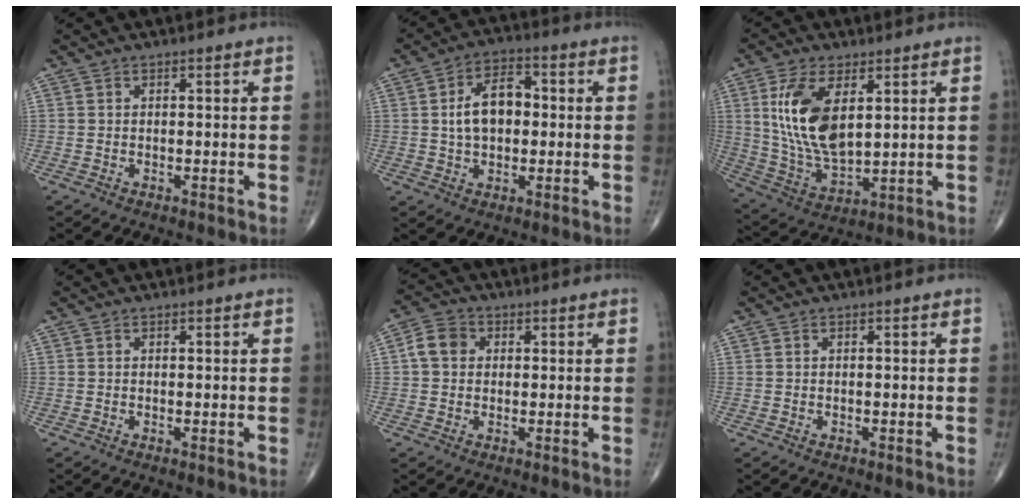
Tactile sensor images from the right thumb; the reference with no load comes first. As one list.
[{"total": 9.3, "force": [0.6, 5.8, 7.3], "torque": [-0.109, 0.017, 0.007]}, {"total": 14.9, "force": [4.2, 7.5, 12.2], "torque": [-0.237, -0.020, 0.091]}, {"total": 0.0}, {"total": 6.6, "force": [1.3, 5.8, 2.8], "torque": [-0.035, 0.009, 0.014]}, {"total": 0.0}]